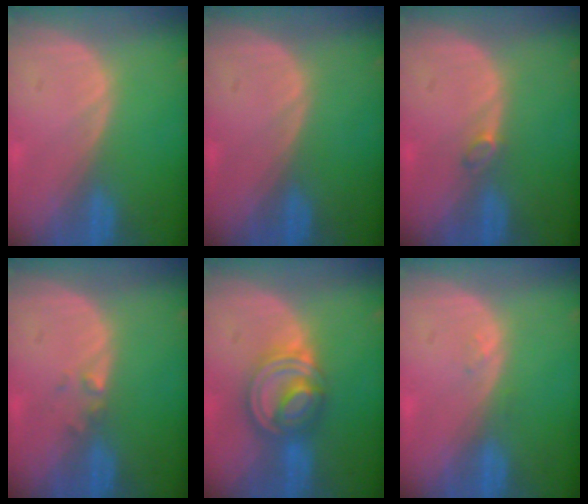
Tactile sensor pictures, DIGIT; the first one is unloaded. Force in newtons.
{"total": 0.0}
{"total": 1.2, "press": 1.2, "slide": 0.4}
{"total": 1.3, "press": 1.0, "slide": 0.8}
{"total": 8.1, "press": 6.8, "slide": 4.3}
{"total": 0.9, "press": 0.8, "slide": 0.4}